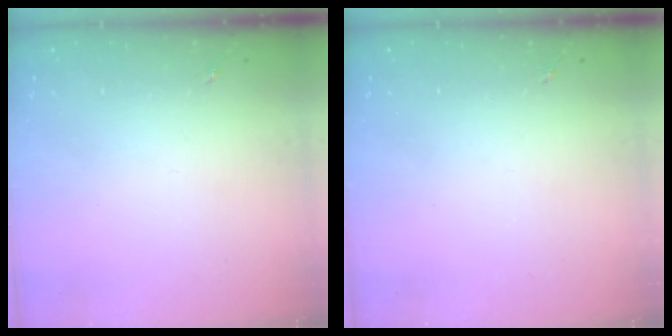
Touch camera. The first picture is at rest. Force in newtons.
{"total": 0.0}